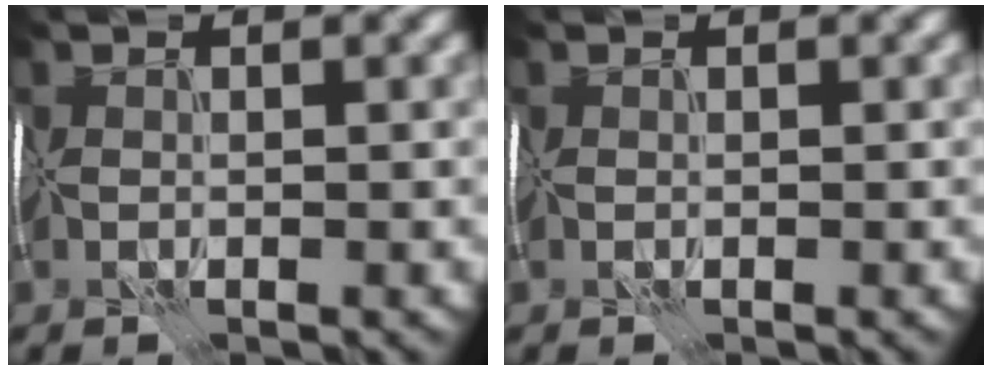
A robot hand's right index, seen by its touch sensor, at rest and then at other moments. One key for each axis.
{"total": 0.0}